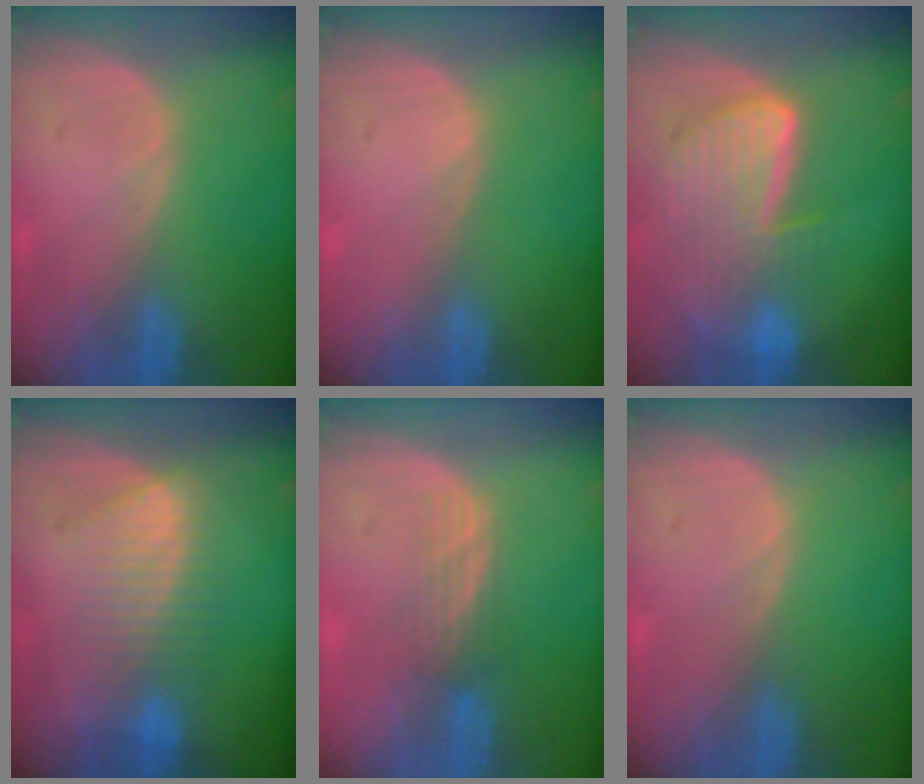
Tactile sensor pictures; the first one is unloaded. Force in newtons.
{"total": 0.0}
{"total": 9.1, "press": 8.0, "slide": 4.5}
{"total": 6.8, "press": 6.8, "slide": 0.0}
{"total": 3.2, "press": 2.7, "slide": 1.7}
{"total": 0.0}